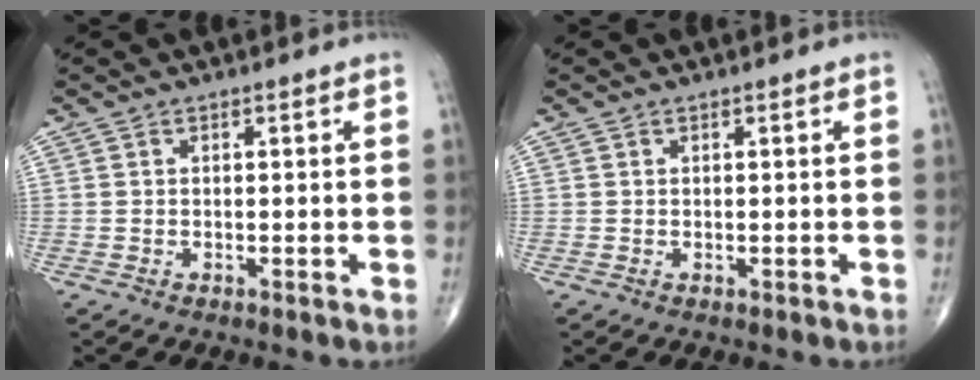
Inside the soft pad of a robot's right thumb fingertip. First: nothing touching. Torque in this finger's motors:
{"motor_torque": [-0.18, -0.01, 0.03, 0.17, 0.01]}